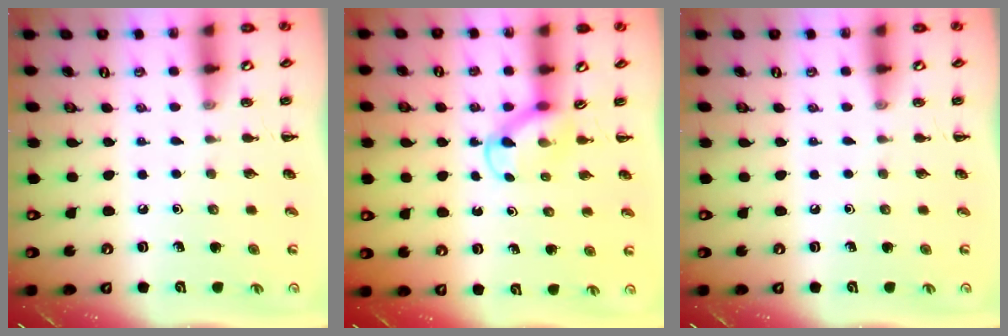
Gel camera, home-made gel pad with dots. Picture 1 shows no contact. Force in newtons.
{"total": 3.9, "press": 3.6, "slide": 1.4}
{"total": 0.0}